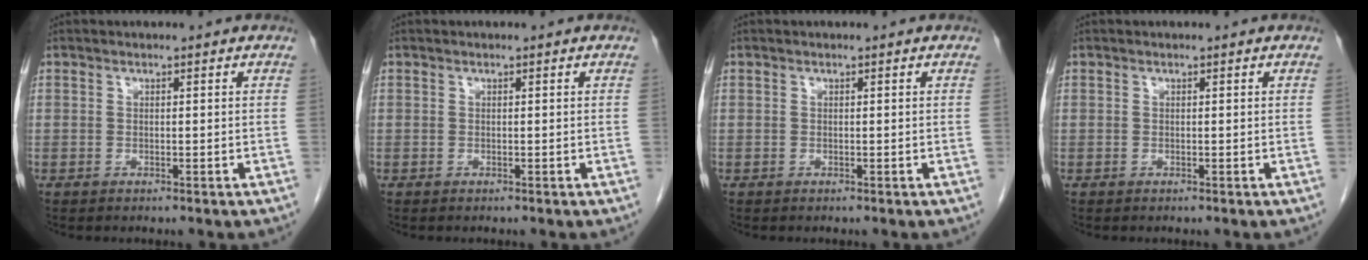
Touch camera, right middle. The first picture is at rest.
{"total": 0.0}
{"total": 0.0}
{"total": 0.0}